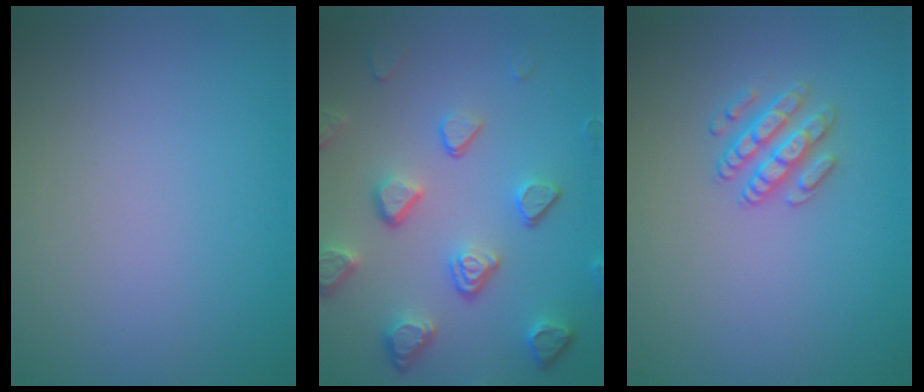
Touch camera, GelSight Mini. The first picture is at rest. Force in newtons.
{"total": 5.1, "press": 3.8, "slide": 3.4}
{"total": 2.5, "press": 2.5, "slide": 0.4}